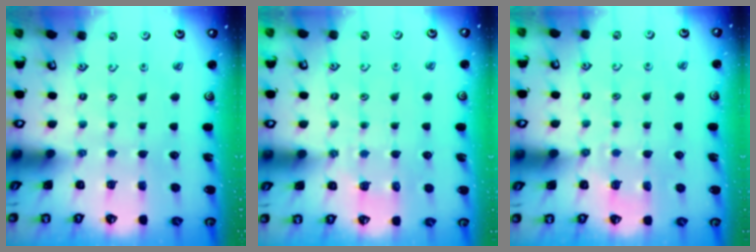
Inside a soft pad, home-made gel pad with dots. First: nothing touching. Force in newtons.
{"total": 4.2, "press": 4.1, "slide": 0.9}
{"total": 4.1, "press": 3.9, "slide": 1.2}